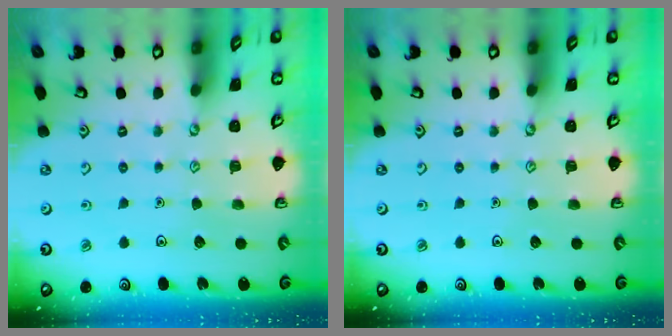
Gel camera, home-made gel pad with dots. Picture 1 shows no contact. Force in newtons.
{"total": 0.0}